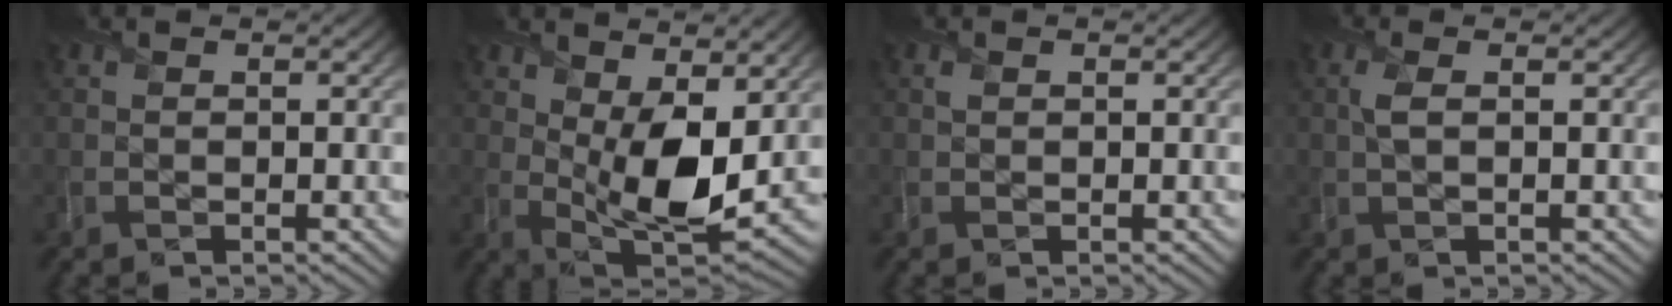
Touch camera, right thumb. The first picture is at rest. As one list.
[{"total": 10.3, "force": [2.2, 5.0, 8.7], "torque": [-0.169, -0.014, 0.046]}, {"total": 0.6, "force": [0.3, 0.4, 0.3], "torque": [-0.010, 0.000, 0.005]}, {"total": 1.9, "force": [0.3, 0.7, 1.7], "torque": [-0.046, 0.005, 0.005]}]